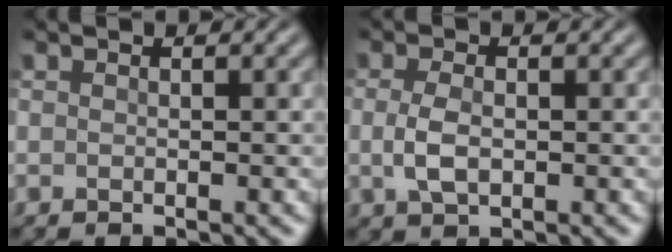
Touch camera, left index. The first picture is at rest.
{"total": 2.3, "force": [0.2, 1.3, 1.9], "torque": [-0.046, 0.001, 0.003]}